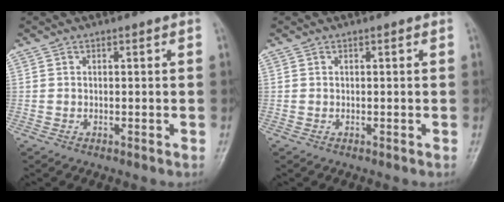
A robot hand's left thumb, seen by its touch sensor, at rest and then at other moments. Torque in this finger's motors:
{"motor_torque": [0.00, 0.01, 0.00, 0.00, 0.00]}